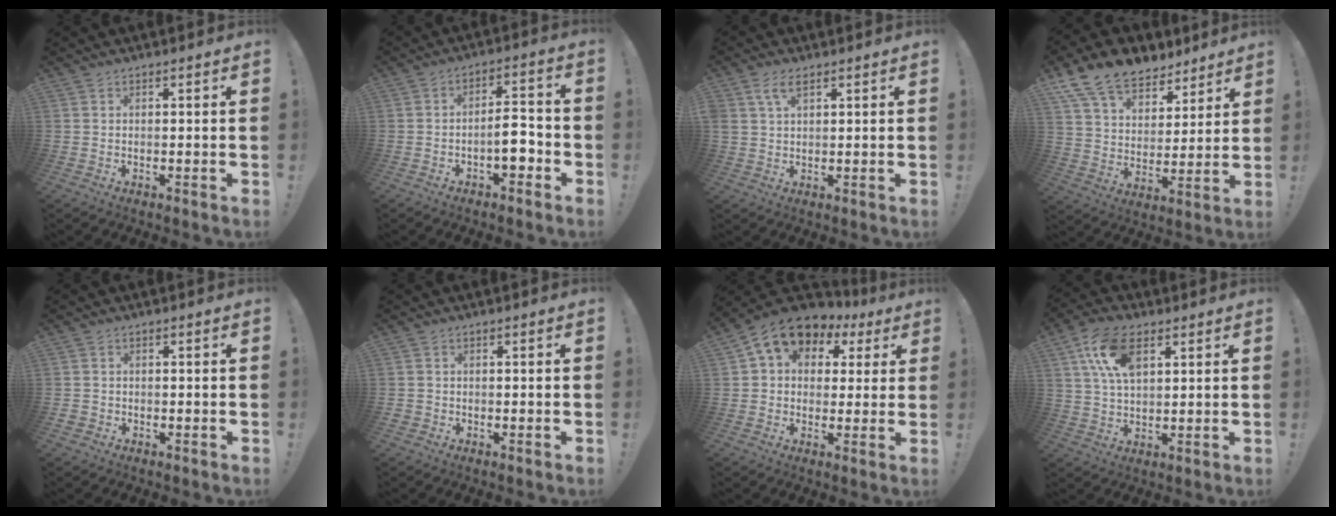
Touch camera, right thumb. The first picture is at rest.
{"total": 7.8, "force": [-3.1, 3.3, 6.4], "torque": [-0.090, 0.012, -0.054]}
{"total": 4.5, "force": [2.4, 2.1, 3.1], "torque": [-0.062, -0.002, 0.045]}
{"total": 14.8, "force": [10.8, 8.3, 5.6], "torque": [-0.104, -0.072, 0.206]}
{"total": 1.5, "force": [-0.7, 1.3, 0.5], "torque": [-0.007, 0.003, -0.012]}
{"total": 1.3, "force": [-0.6, 1.1, 0.4], "torque": [-0.006, 0.004, -0.011]}
{"total": 11.6, "force": [6.1, 8.1, 5.8], "torque": [-0.088, -0.031, 0.114]}
{"total": 12.8, "force": [5.4, 7.0, 9.3], "torque": [-0.181, -0.005, 0.102]}